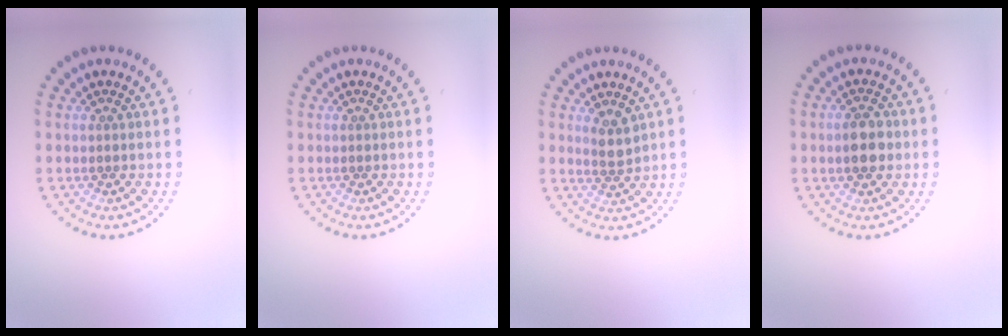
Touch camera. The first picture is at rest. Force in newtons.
{"total": 0.0}
{"total": 1.9, "press": 1.5, "slide": 1.2}
{"total": 3.3, "press": 3.3, "slide": 0.2}